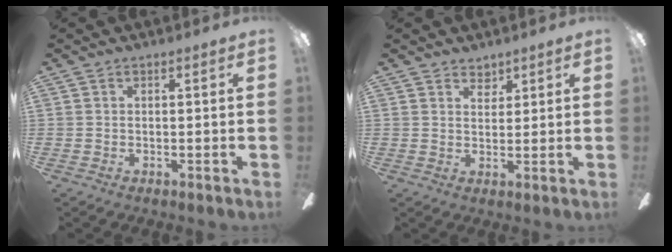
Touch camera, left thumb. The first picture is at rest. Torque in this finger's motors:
{"motor_torque": [-0.05, -0.09, -0.14, -0.16, 0.01]}